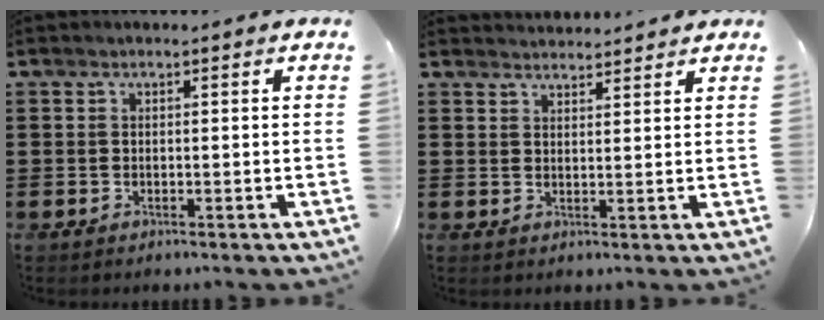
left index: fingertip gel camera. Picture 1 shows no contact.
{"total": 2.1, "force": [2.1, -0.1, -0.2], "torque": [-0.002, -0.006, 0.040]}